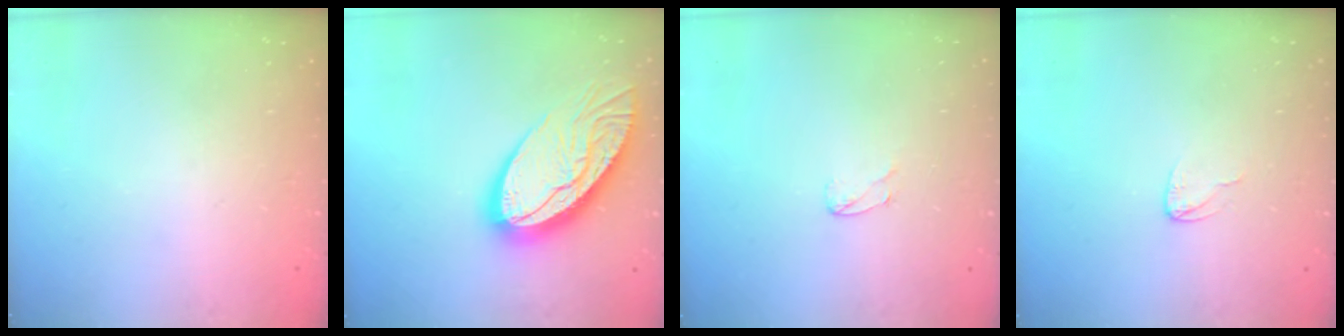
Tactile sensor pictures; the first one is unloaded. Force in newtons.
{"total": 20.0, "press": 19.9, "slide": 1.7}
{"total": 3.0, "press": 3.0, "slide": 0.3}
{"total": 3.6, "press": 3.6, "slide": 0.3}